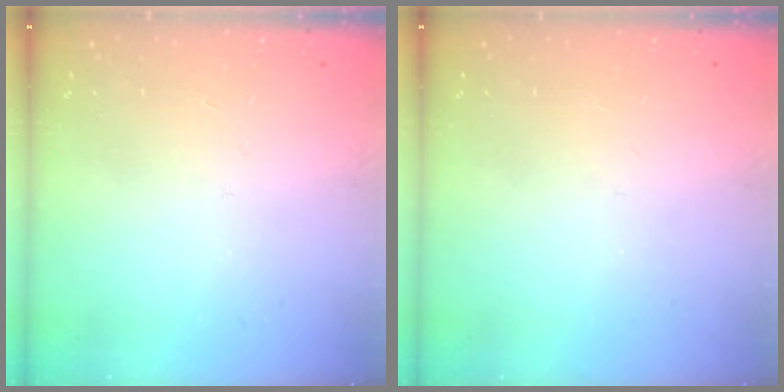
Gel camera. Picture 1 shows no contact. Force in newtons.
{"total": 0.0}